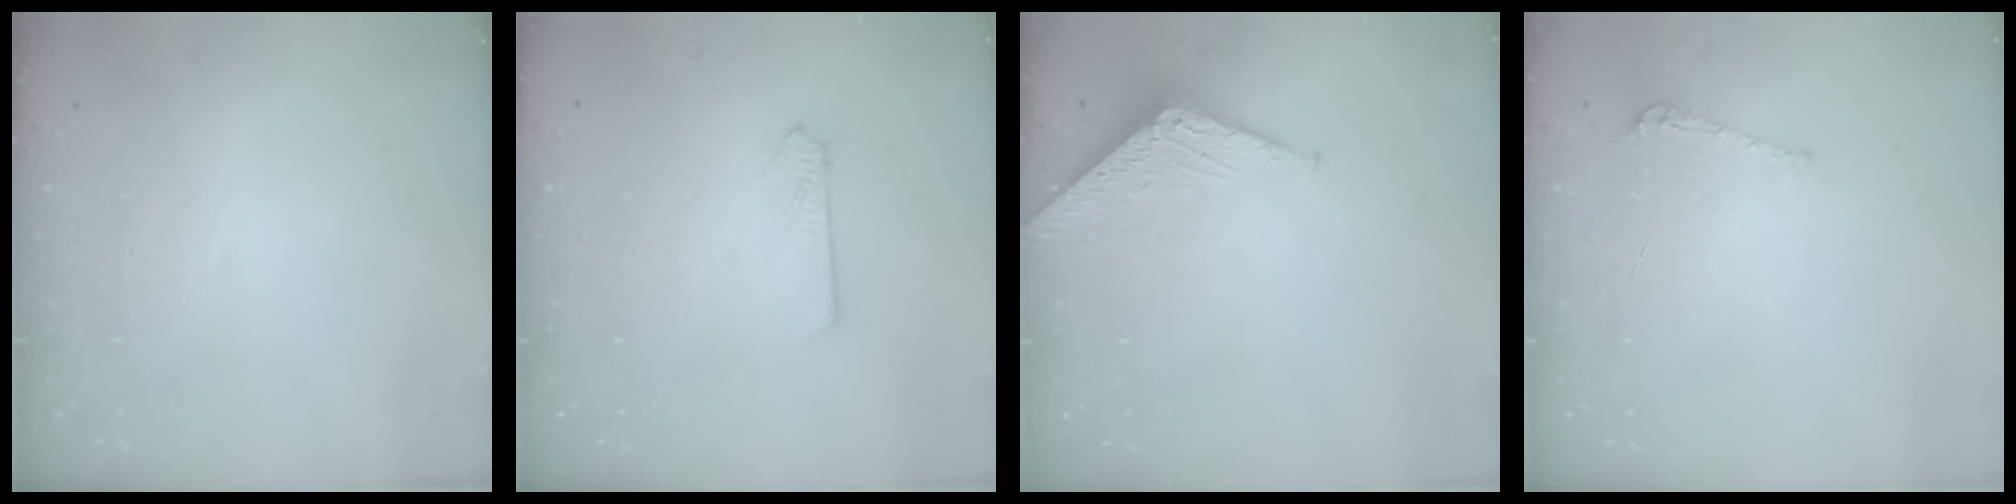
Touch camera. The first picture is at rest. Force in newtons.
{"total": 2.6, "press": 2.6, "slide": 0.3}
{"total": 4.1, "press": 4.1, "slide": 0.4}
{"total": 5.3, "press": 5.2, "slide": 0.5}